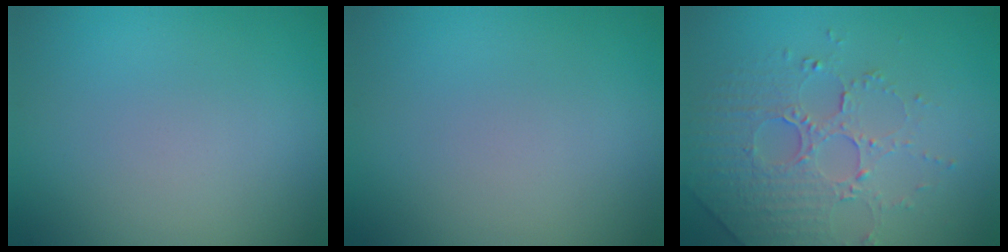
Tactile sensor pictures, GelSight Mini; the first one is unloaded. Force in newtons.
{"total": 0.0}
{"total": 5.1, "press": 3.5, "slide": 3.7}